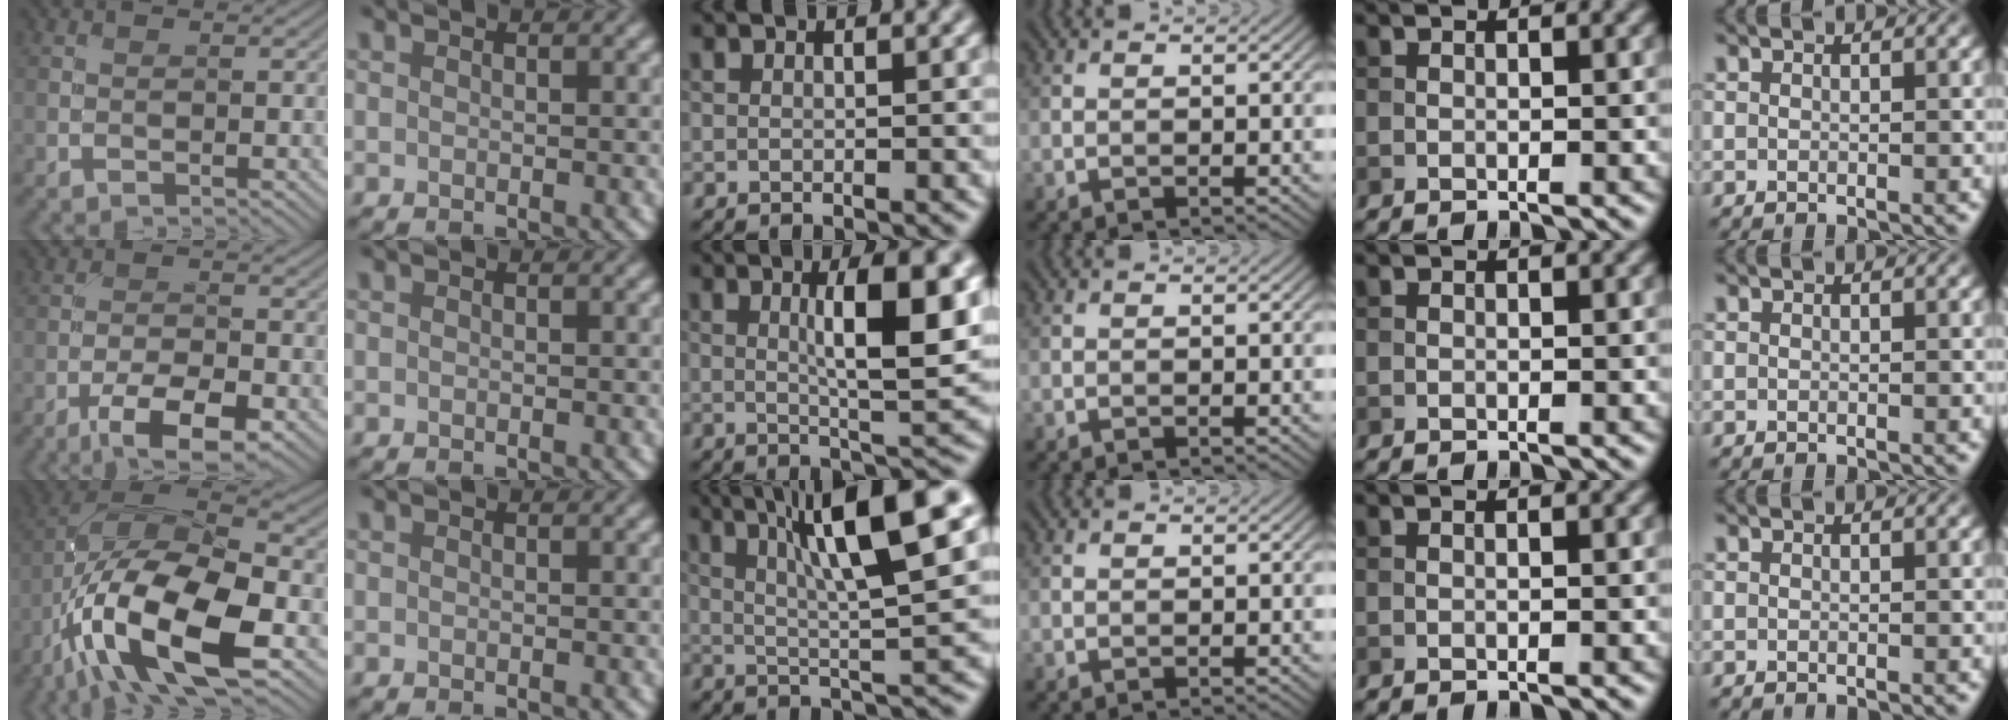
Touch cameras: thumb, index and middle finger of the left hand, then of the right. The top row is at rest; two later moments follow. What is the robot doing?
{"motion": "unscrew", "object": "medicine bottle"}